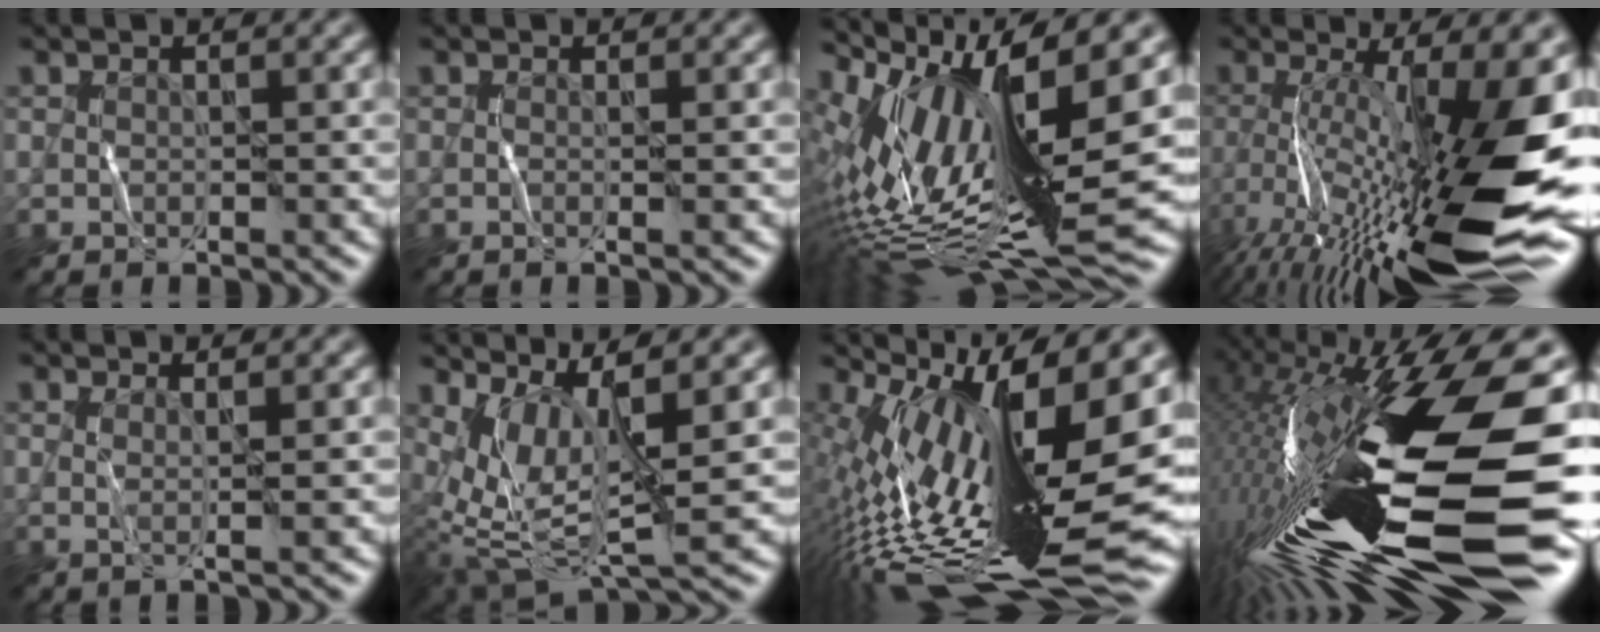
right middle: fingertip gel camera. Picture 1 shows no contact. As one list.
[{"total": 0.6, "force": [-0.3, 0.1, 0.5], "torque": [-0.006, 0.001, -0.009]}, {"total": 15.1, "force": [0.6, 4.3, 14.5], "torque": [-0.265, 0.001, 0.027]}, {"total": 16.3, "force": [-4.0, 4.2, 15.2], "torque": [-0.255, -0.009, -0.060]}, {"total": 1.2, "force": [0.1, 0.1, 1.2], "torque": [-0.025, 0.001, 0.004]}, {"total": 7.2, "force": [0.9, 2.0, 6.8], "torque": [-0.142, -0.003, 0.032]}, {"total": 17.7, "force": [-0.8, 5.7, 16.7], "torque": [-0.283, -0.004, -0.008]}, {"total": 19.5, "force": [-5.0, 5.3, 18.1], "torque": [-0.348, 0.000, -0.093]}]